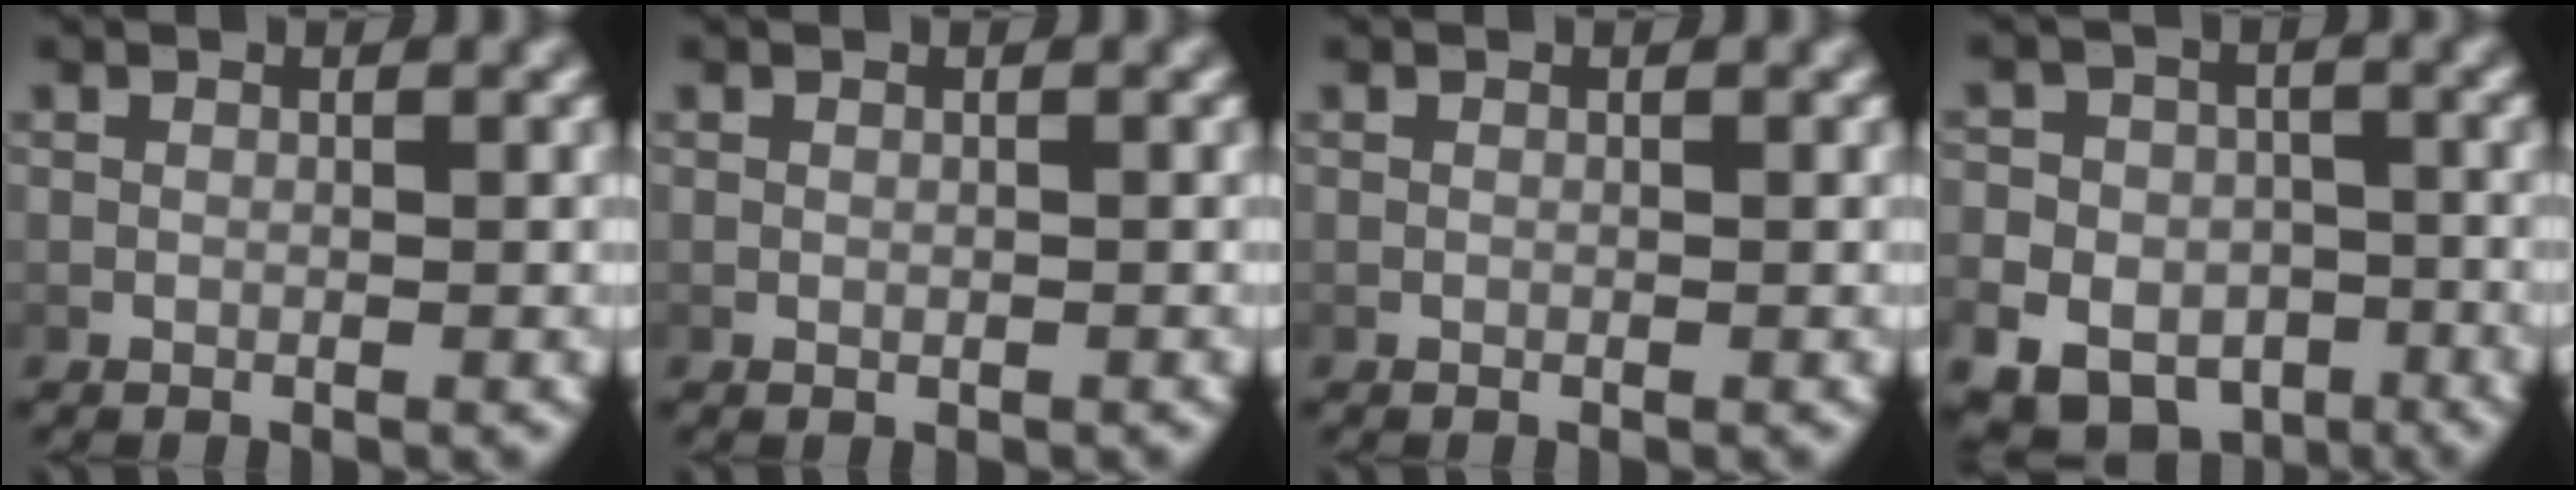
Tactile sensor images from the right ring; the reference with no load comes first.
{"total": 0.0}
{"total": 0.0}
{"total": 10.1, "force": [-5.8, 7.6, 3.1], "torque": [-0.058, -0.046, -0.092]}